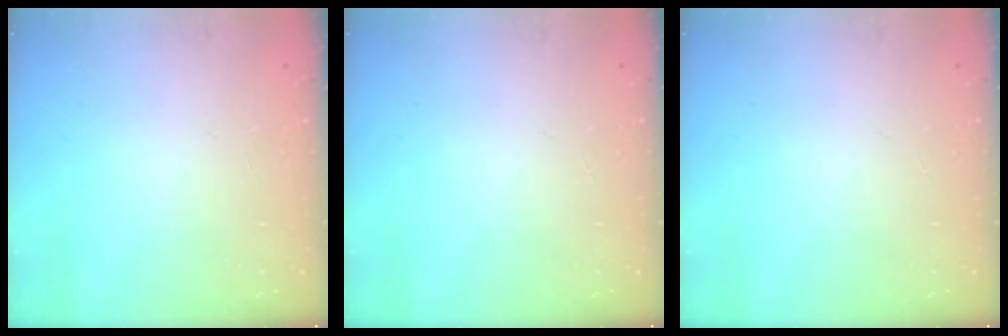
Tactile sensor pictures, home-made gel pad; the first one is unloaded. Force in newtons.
{"total": 0.0}
{"total": 0.0}